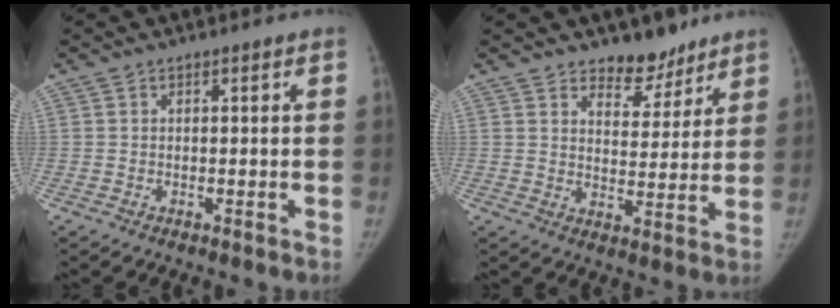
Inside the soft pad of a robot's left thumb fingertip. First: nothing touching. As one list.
[{"total": 7.7, "force": [6.1, 4.0, 2.3], "torque": [0.005, -0.042, 0.096]}]